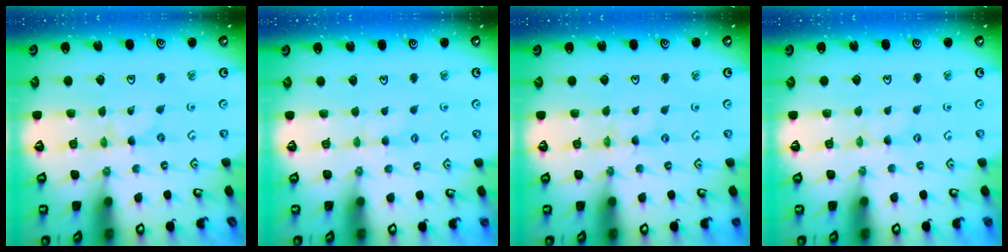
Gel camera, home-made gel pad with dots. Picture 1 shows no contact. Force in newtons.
{"total": 2.8, "press": 2.8, "slide": 0.5}
{"total": 0.0}
{"total": 0.0}